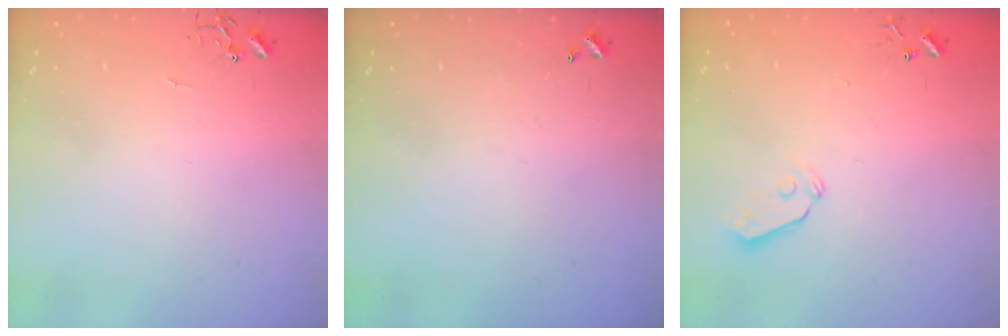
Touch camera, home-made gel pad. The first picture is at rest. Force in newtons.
{"total": 0.0}
{"total": 6.1, "press": 6.1, "slide": 0.5}